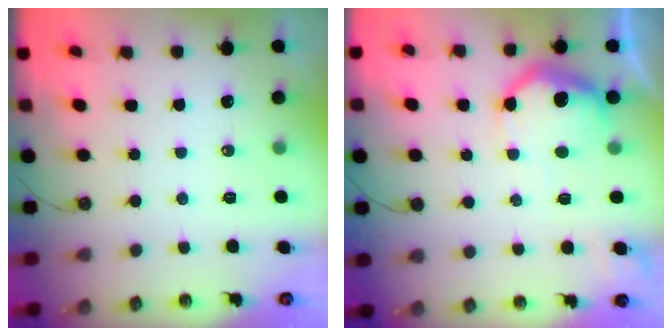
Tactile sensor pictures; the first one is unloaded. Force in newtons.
{"total": 14.6, "press": 14.6, "slide": 1.1}